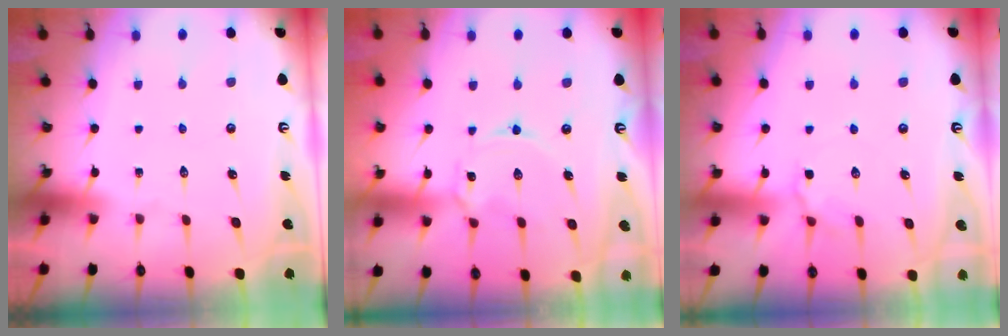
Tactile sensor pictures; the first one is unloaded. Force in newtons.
{"total": 2.3, "press": 2.3, "slide": 0.3}
{"total": 4.0, "press": 3.9, "slide": 1.1}